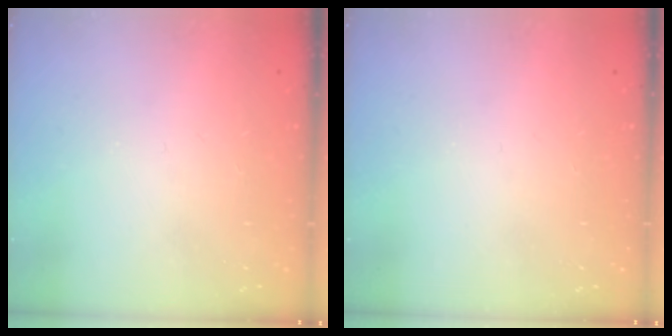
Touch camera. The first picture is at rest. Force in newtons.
{"total": 0.0}